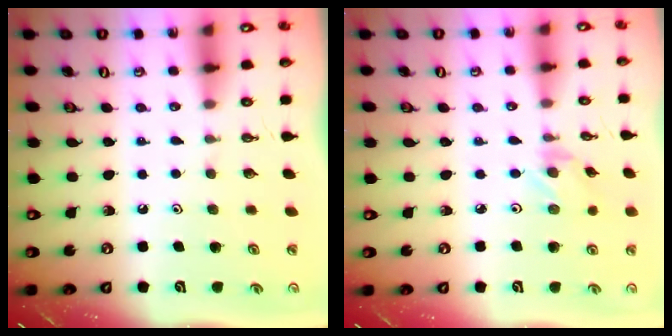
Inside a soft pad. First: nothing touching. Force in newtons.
{"total": 1.2, "press": 1.2, "slide": 0.3}